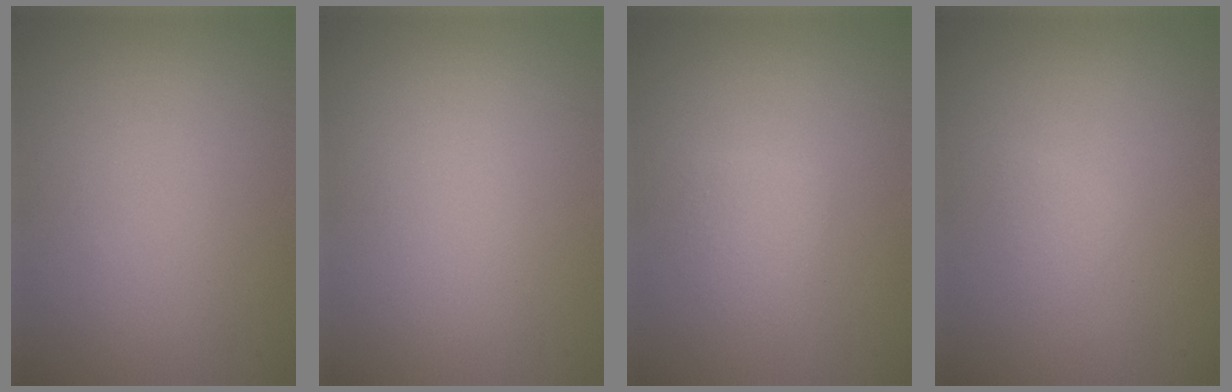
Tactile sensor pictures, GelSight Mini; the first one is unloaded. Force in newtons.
{"total": 0.0}
{"total": 1.6, "press": 1.6, "slide": 0.1}
{"total": 0.8, "press": 0.8, "slide": 0.0}